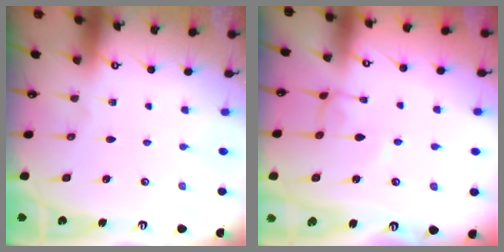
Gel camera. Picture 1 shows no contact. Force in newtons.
{"total": 2.2, "press": 2.2, "slide": 0.2}